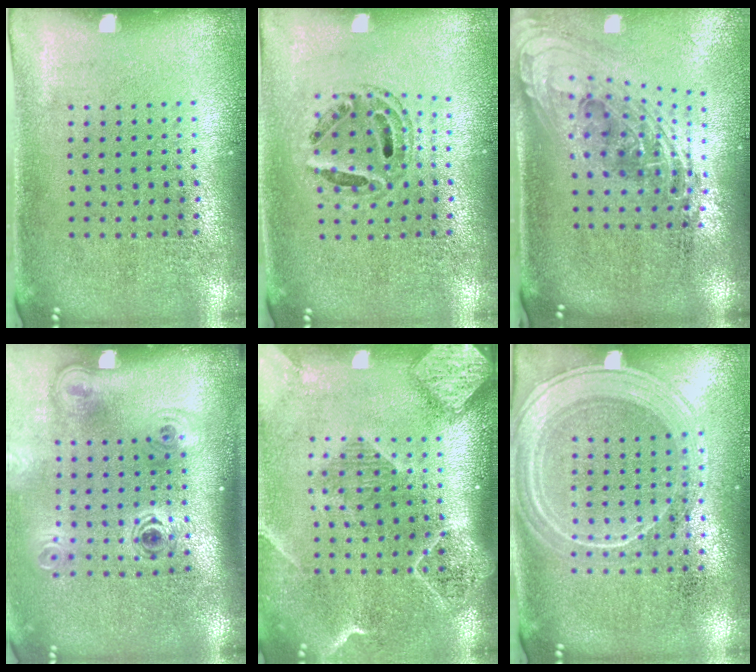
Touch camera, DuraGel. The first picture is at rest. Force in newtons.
{"total": 0.8, "press": 0.7, "slide": 0.2}
{"total": 2.3, "press": 1.7, "slide": 1.5}
{"total": 2.1, "press": 1.4, "slide": 1.5}
{"total": 2.5, "press": 2.0, "slide": 1.4}
{"total": 1.8, "press": 1.8, "slide": 0.2}